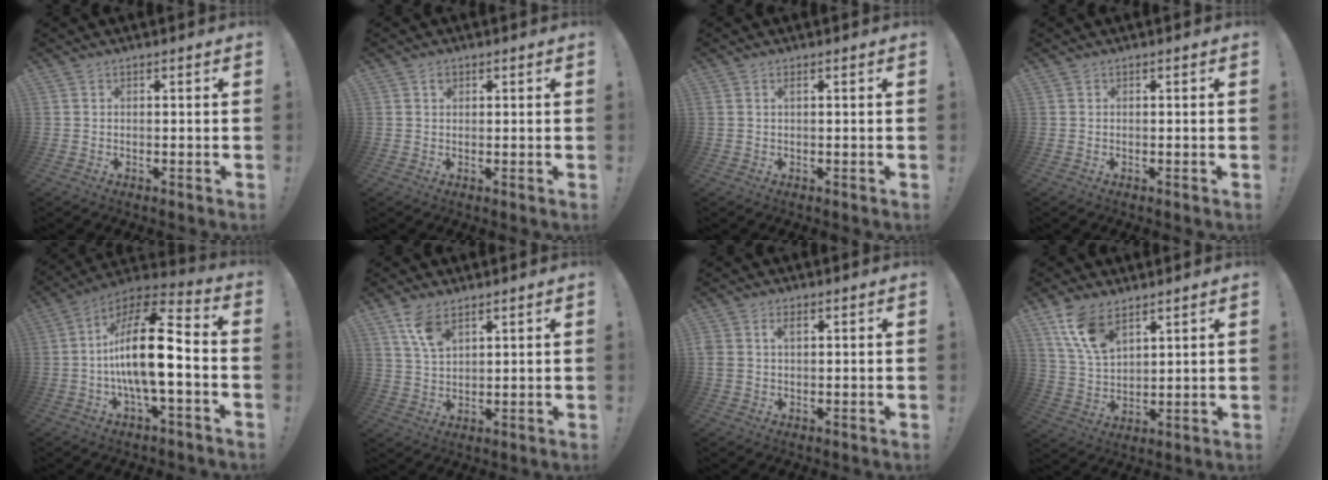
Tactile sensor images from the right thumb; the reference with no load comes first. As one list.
[{"total": 1.0, "force": [0.5, 0.8, 0.3], "torque": [0.003, -0.002, 0.007]}, {"total": 1.1, "force": [0.3, 0.0, 1.0], "torque": [-0.029, 0.005, 0.007]}, {"total": 0.0}, {"total": 20.0, "force": [-1.9, 6.5, 18.8], "torque": [-0.338, 0.014, -0.036]}, {"total": 7.5, "force": [4.7, 3.6, 4.6], "torque": [-0.084, -0.018, 0.088]}, {"total": 2.7, "force": [0.8, 1.6, 2.0], "torque": [-0.049, 0.003, 0.011]}, {"total": 11.4, "force": [7.6, 5.7, 6.4], "torque": [-0.127, -0.030, 0.149]}]